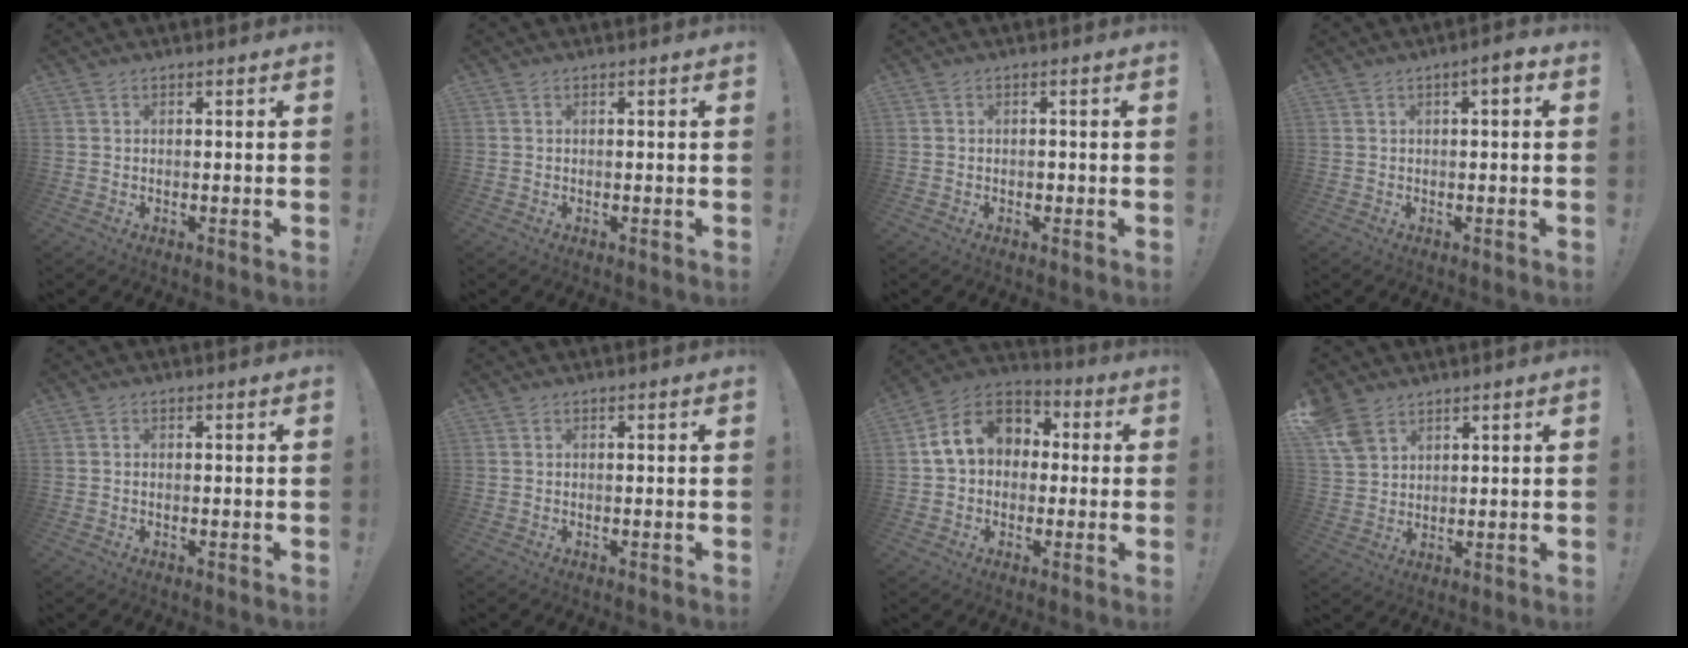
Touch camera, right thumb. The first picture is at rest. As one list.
[{"total": 0.0}, {"total": 0.9, "force": [-0.6, 0.6, 0.3], "torque": [-0.004, 0.001, -0.010]}, {"total": 3.0, "force": [0.1, 0.7, 2.9], "torque": [-0.036, 0.001, -0.004]}, {"total": 0.0}, {"total": 0.0}, {"total": 13.7, "force": [2.9, 10.7, 8.0], "torque": [-0.125, 0.014, 0.061]}, {"total": 7.2, "force": [4.9, 4.4, 2.9], "torque": [-0.059, -0.020, 0.101]}]